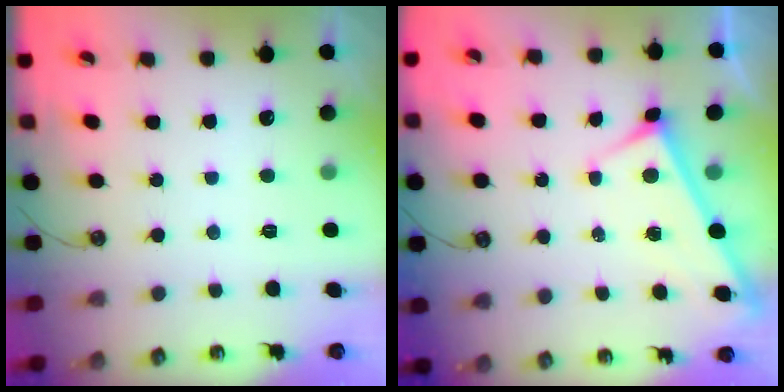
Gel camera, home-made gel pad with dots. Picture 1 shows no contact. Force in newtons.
{"total": 2.9, "press": 2.9, "slide": 0.3}